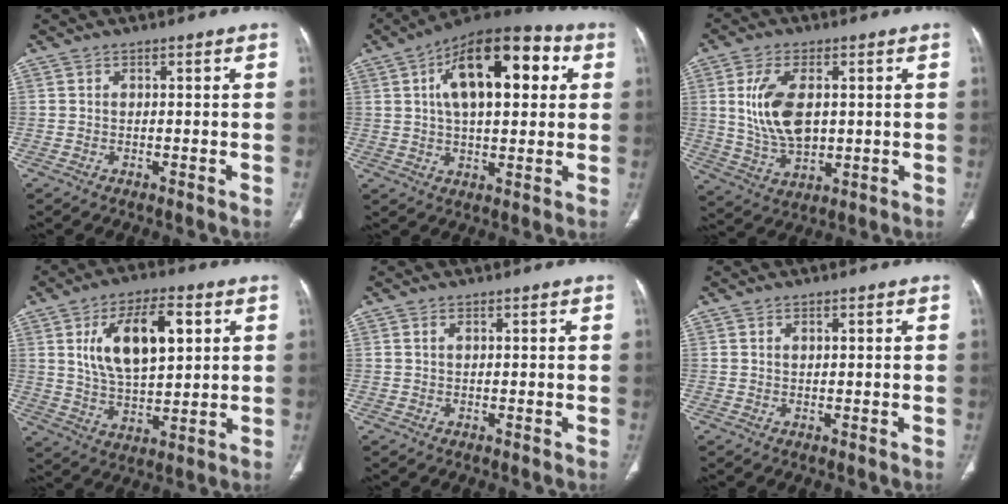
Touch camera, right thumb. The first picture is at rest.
{"total": 19.1, "force": [5.2, 9.0, 16.0], "torque": [-0.219, 0.016, 0.072]}
{"total": 11.9, "force": [1.7, 6.7, 9.8], "torque": [-0.185, -0.010, 0.042]}
{"total": 15.4, "force": [4.4, 7.4, 12.7], "torque": [-0.203, -0.006, 0.084]}
{"total": 0.6, "force": [0.3, 0.3, 0.5], "torque": [-0.013, 0.005, 0.005]}
{"total": 0.7, "force": [0.3, 0.2, 0.6], "torque": [-0.011, 0.002, 0.006]}